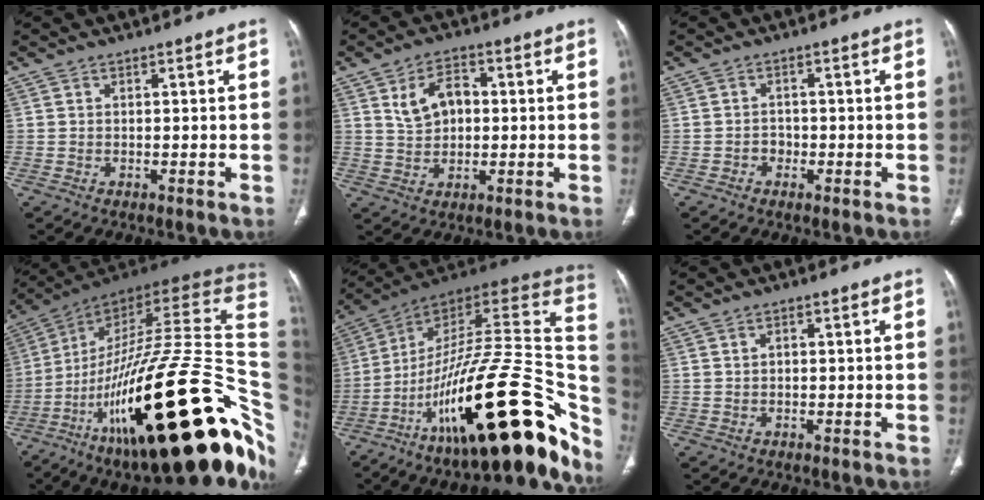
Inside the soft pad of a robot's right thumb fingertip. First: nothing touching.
{"total": 7.4, "force": [1.6, 5.1, 5.2], "torque": [-0.071, 0.006, 0.029]}
{"total": 1.8, "force": [-0.8, 1.5, 0.5], "torque": [0.001, 0.008, -0.017]}
{"total": 44.3, "force": [-13.6, 13.9, 39.8], "torque": [-0.508, 0.086, -0.213]}
{"total": 38.5, "force": [-15.7, 13.3, 32.6], "torque": [-0.384, 0.077, -0.246]}
{"total": 0.9, "force": [0.2, 0.7, 0.6], "torque": [-0.011, 0.004, 0.004]}